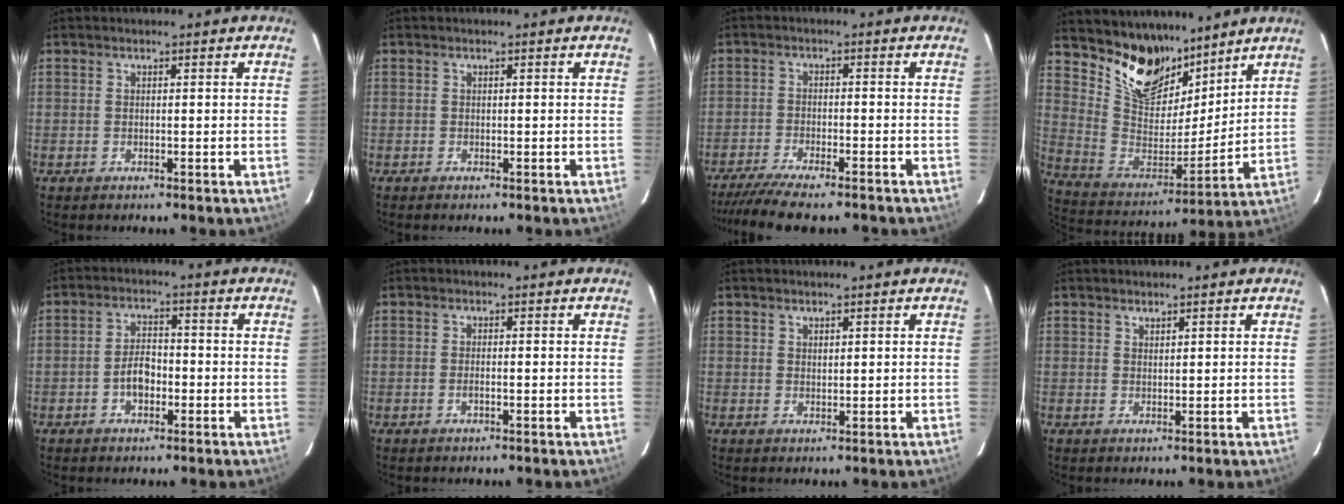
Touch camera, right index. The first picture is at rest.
{"total": 0.0}
{"total": 11.3, "force": [-9.7, 1.9, 5.6], "torque": [-0.129, -0.028, -0.162]}
{"total": 16.2, "force": [12.2, 8.4, 6.6], "torque": [-0.148, -0.005, 0.233]}
{"total": 4.5, "force": [-1.7, 2.7, 3.1], "torque": [-0.063, 0.008, -0.027]}
{"total": 1.0, "force": [-0.4, 0.2, 0.8], "torque": [-0.018, -0.001, -0.007]}
{"total": 1.1, "force": [0.9, 0.6, 0.3], "torque": [-0.003, 0.001, 0.016]}
{"total": 1.0, "force": [0.9, 0.3, 0.1], "torque": [-0.004, 0.001, 0.018]}